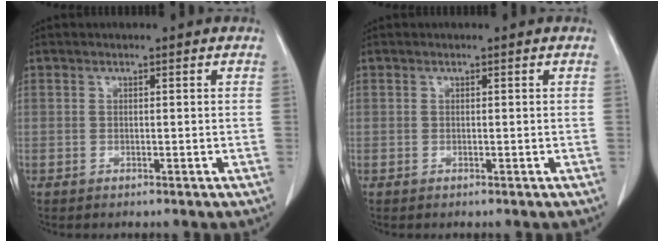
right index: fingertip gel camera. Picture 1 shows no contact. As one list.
[{"total": 0.0}]